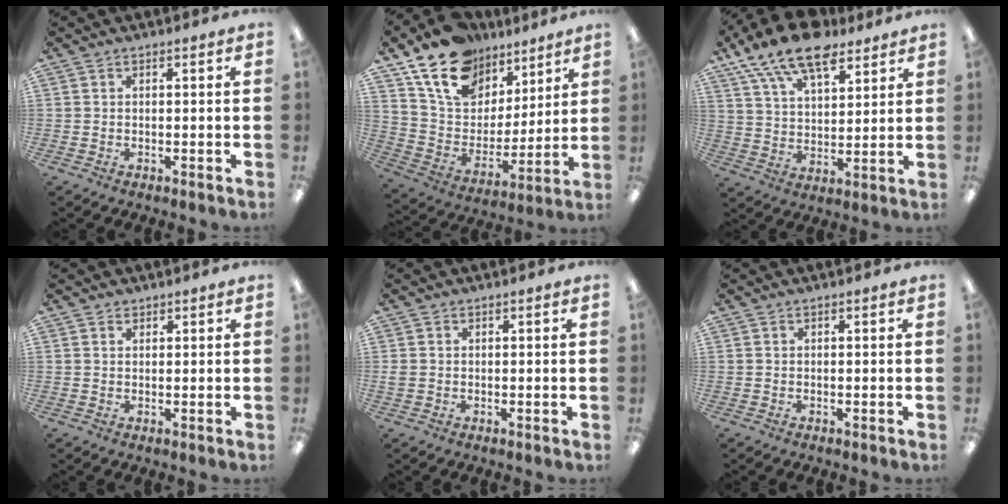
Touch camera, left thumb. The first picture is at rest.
{"total": 18.1, "force": [12.5, 11.3, 6.7], "torque": [-0.140, -0.065, 0.236]}
{"total": 16.1, "force": [11.2, 7.2, 9.0], "torque": [-0.169, -0.054, 0.201]}
{"total": 1.2, "force": [0.9, 0.7, 0.0], "torque": [0.008, -0.003, 0.017]}
{"total": 1.0, "force": [0.0, 0.9, 0.5], "torque": [-0.010, 0.002, 0.000]}
{"total": 0.0}